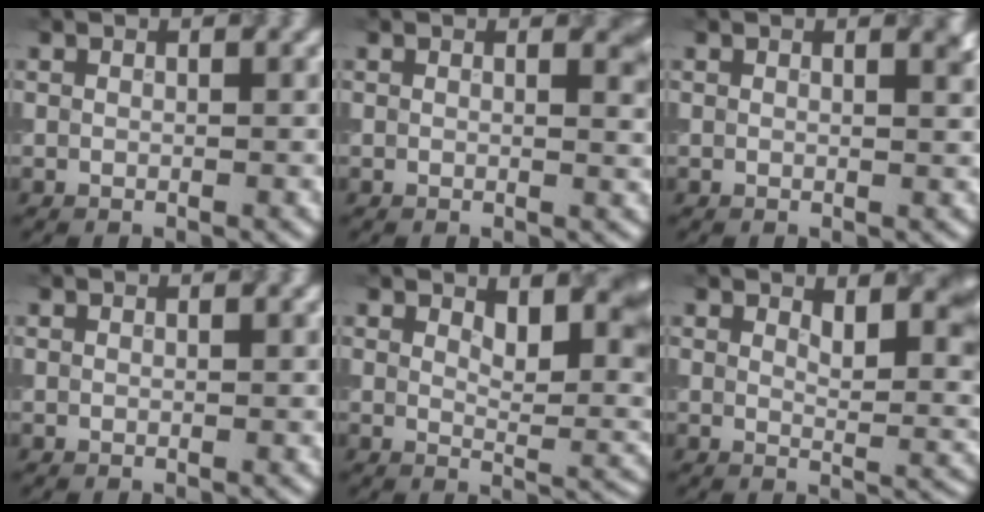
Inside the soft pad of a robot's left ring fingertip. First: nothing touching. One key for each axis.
{"total": 1.7, "fx": 1.0, "fy": 0.5, "fz": 1.2, "tx": -0.006, "ty": -0.002, "tz": 0.013}
{"total": 1.1, "fx": 0.7, "fy": 0.3, "fz": 0.7, "tx": -0.005, "ty": 0.000, "tz": 0.010}
{"total": 0.0}
{"total": 5.4, "fx": 2.5, "fy": 2.0, "fz": 4.4, "tx": -0.052, "ty": -0.004, "tz": 0.040}
{"total": 4.8, "fx": 2.4, "fy": 1.6, "fz": 3.9, "tx": -0.045, "ty": -0.003, "tz": 0.037}